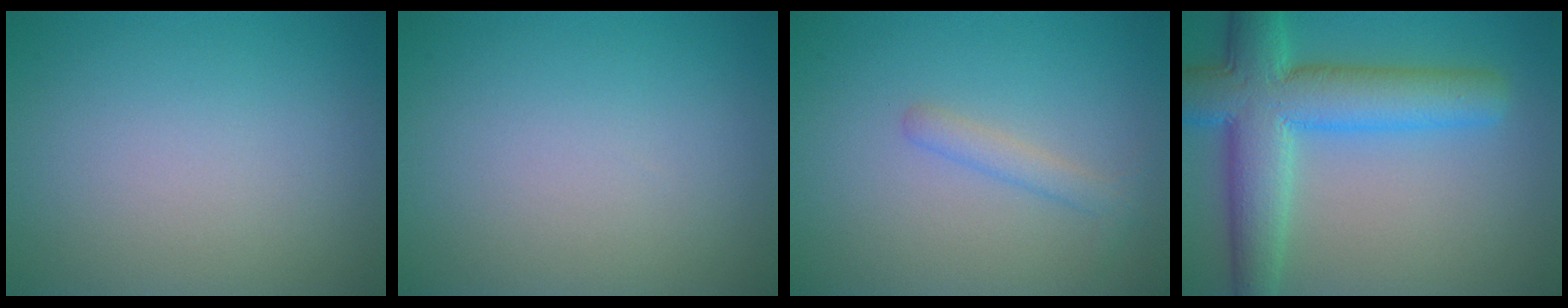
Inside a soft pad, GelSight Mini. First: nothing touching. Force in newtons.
{"total": 0.0}
{"total": 1.6, "press": 1.6, "slide": 0.0}
{"total": 8.8, "press": 8.8, "slide": 0.3}